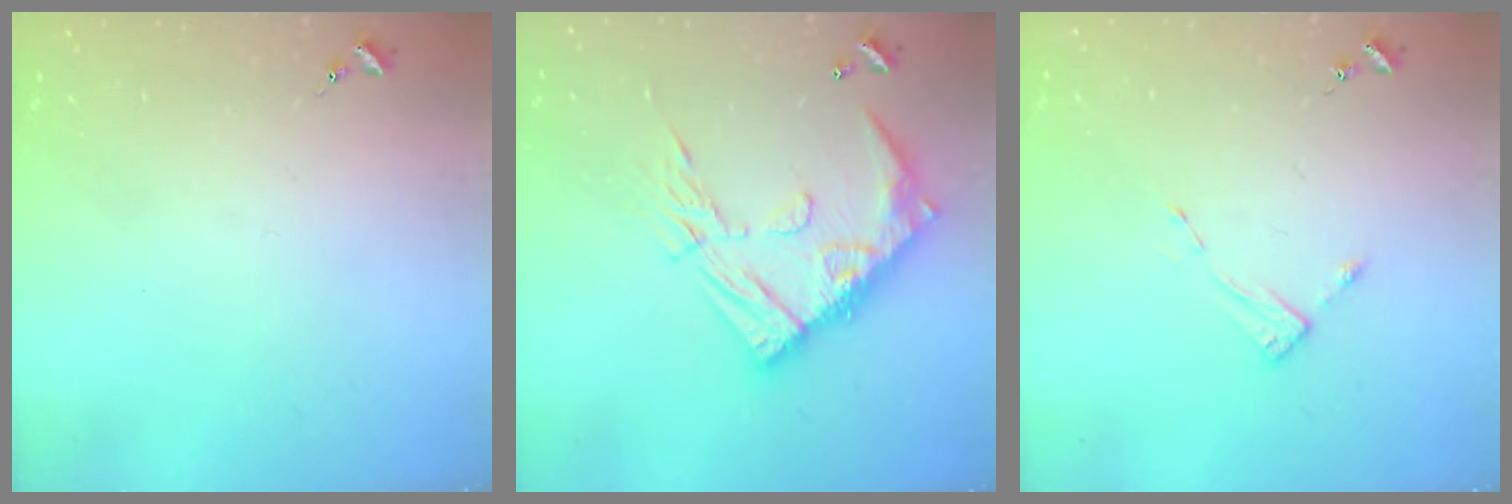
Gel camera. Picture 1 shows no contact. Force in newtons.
{"total": 19.1, "press": 19.0, "slide": 1.8}
{"total": 2.6, "press": 2.6, "slide": 0.3}